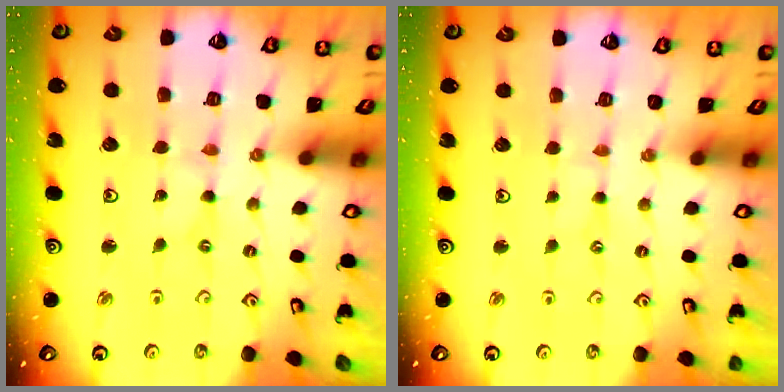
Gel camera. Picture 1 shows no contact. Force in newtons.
{"total": 0.0}